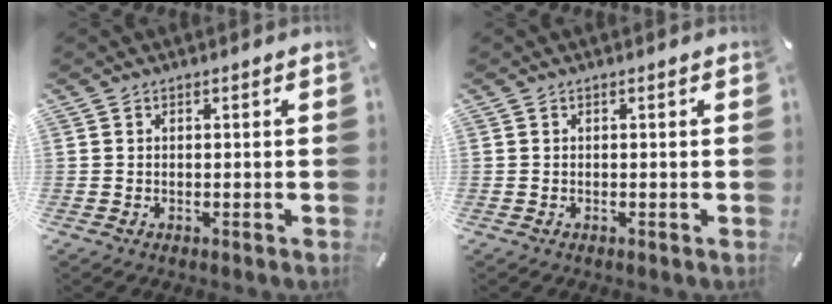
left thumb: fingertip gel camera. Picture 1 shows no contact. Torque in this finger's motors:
{"motor_torque": [-0.18, -0.40, -0.05, 0.13, 0.02]}